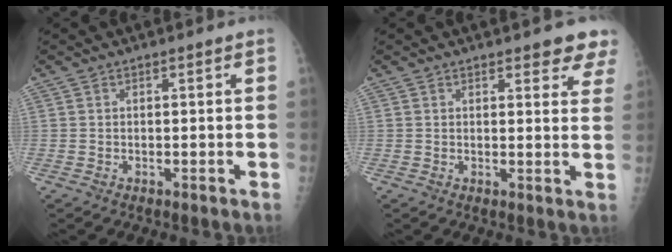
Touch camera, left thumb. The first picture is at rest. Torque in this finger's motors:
{"motor_torque": [1.07, 0.33, 0.07, -0.04, 0.00]}